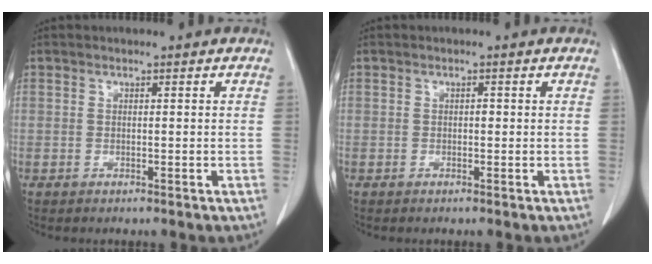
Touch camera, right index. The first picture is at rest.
{"total": 0.5, "force": [0.0, 0.3, 0.4], "torque": [-0.005, 0.002, -0.002]}